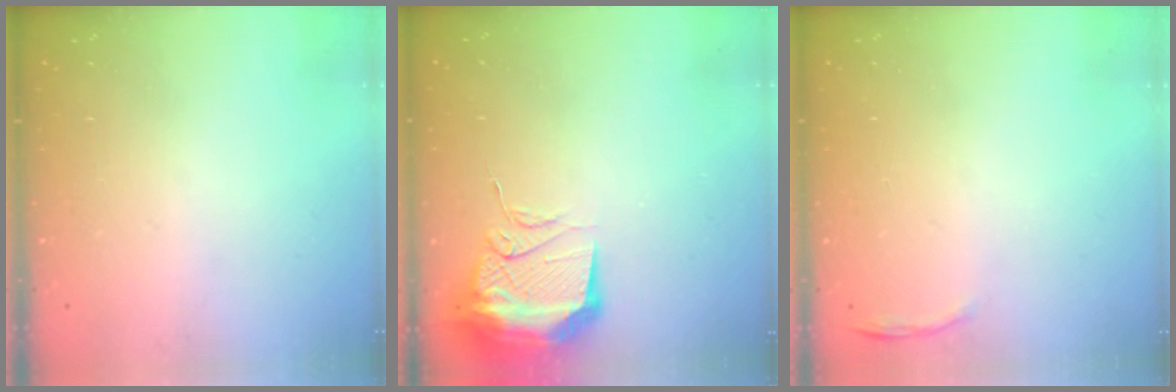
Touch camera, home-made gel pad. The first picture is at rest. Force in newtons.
{"total": 13.6, "press": 13.3, "slide": 2.8}
{"total": 3.4, "press": 3.3, "slide": 0.9}